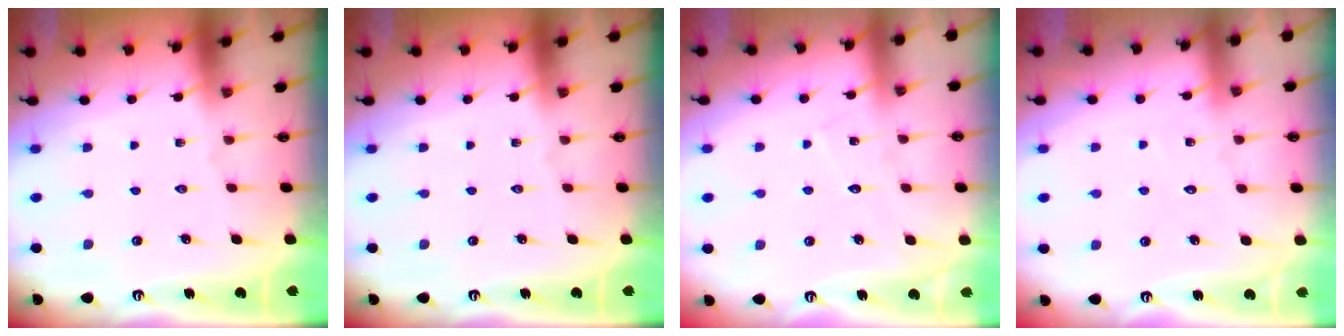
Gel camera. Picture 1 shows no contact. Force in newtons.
{"total": 0.0}
{"total": 5.6, "press": 5.6, "slide": 0.3}
{"total": 3.8, "press": 3.8, "slide": 0.4}